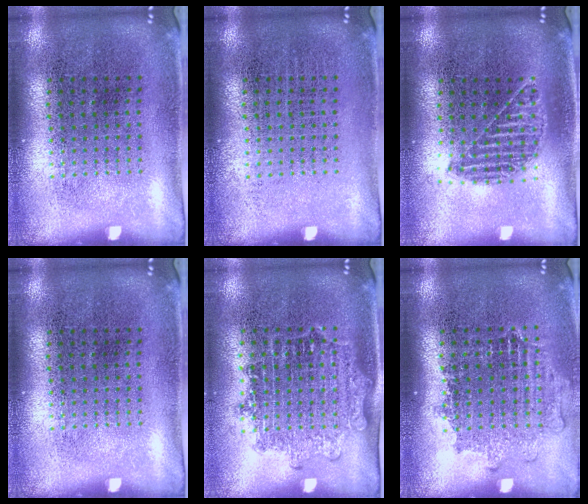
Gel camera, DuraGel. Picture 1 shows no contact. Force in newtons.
{"total": 0.0}
{"total": 1.2, "press": 1.1, "slide": 0.5}
{"total": 0.0}
{"total": 1.4, "press": 1.2, "slide": 0.7}
{"total": 1.0, "press": 1.0, "slide": 0.4}